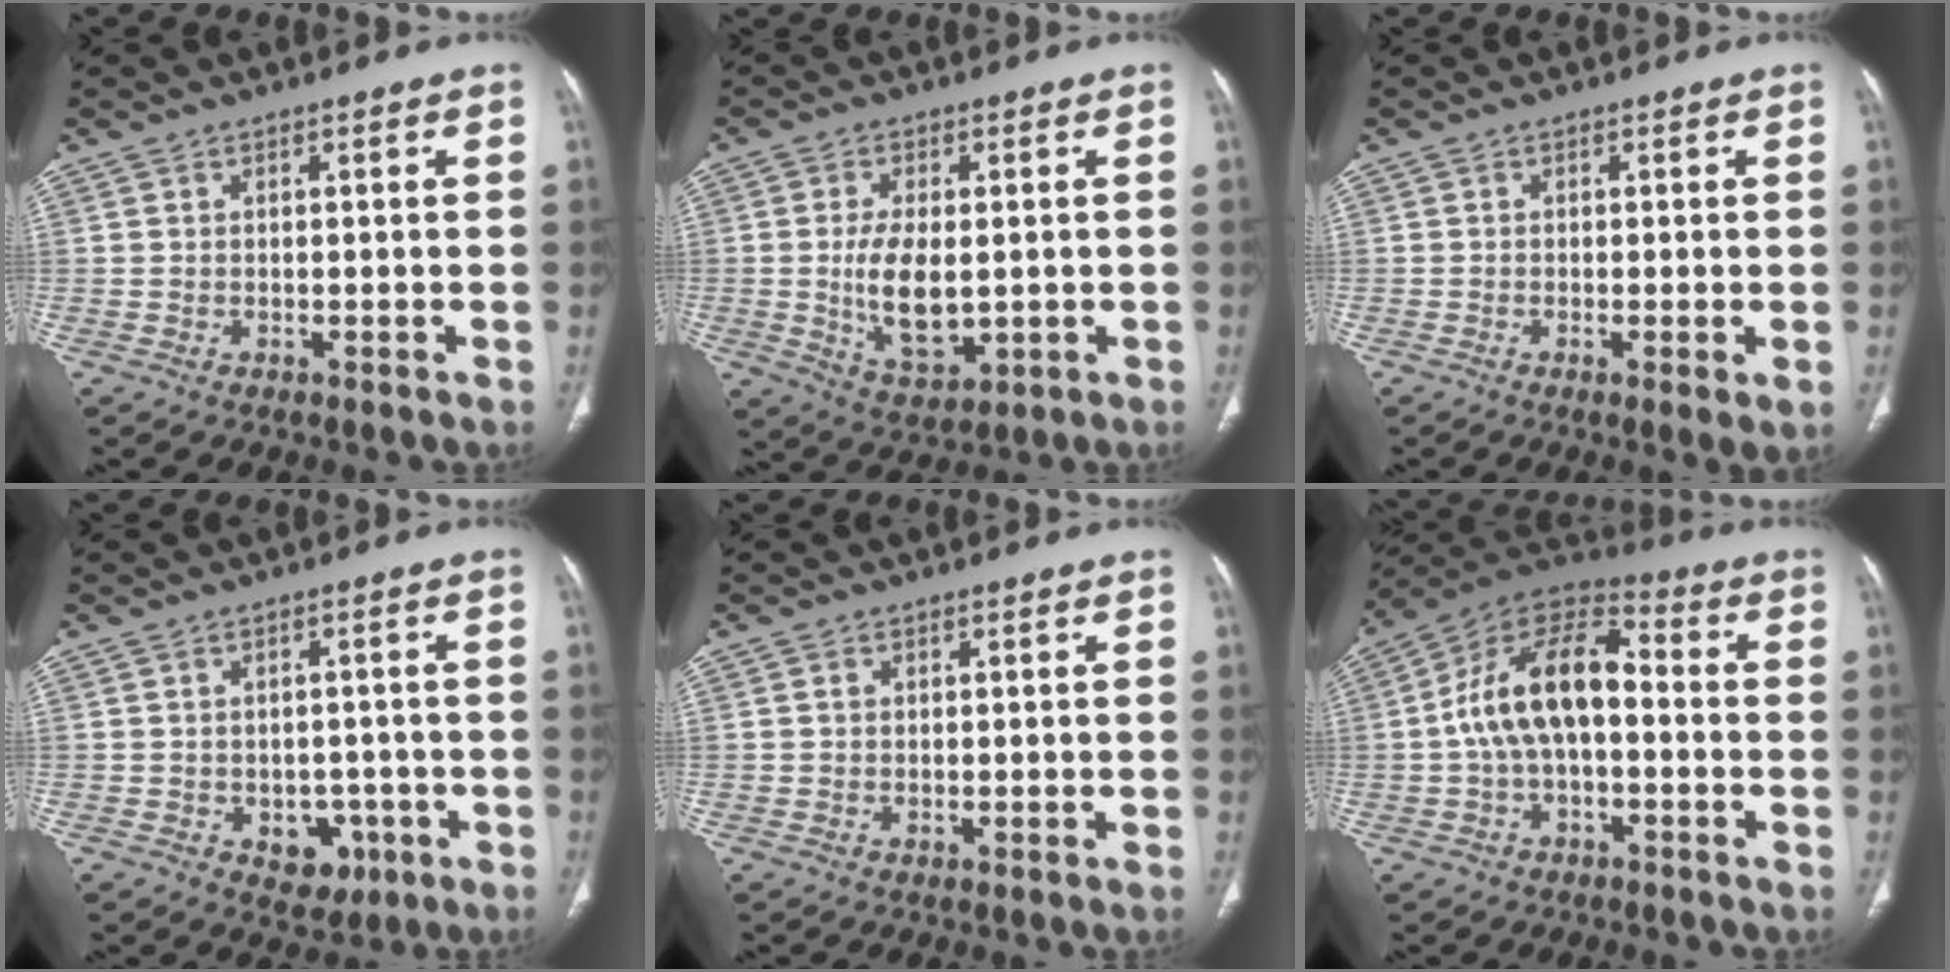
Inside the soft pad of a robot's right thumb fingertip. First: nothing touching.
{"total": 9.8, "force": [-0.5, 5.2, 8.3], "torque": [-0.144, -0.013, 0.003]}
{"total": 2.7, "force": [-0.6, 0.5, 2.6], "torque": [-0.053, -0.012, -0.013]}
{"total": 5.6, "force": [-2.0, 4.2, 3.0], "torque": [-0.014, 0.012, -0.016]}
{"total": 0.6, "force": [0.1, 0.5, 0.2], "torque": [-0.003, 0.001, 0.002]}
{"total": 15.0, "force": [-0.7, 8.1, 12.6], "torque": [-0.218, 0.046, -0.024]}